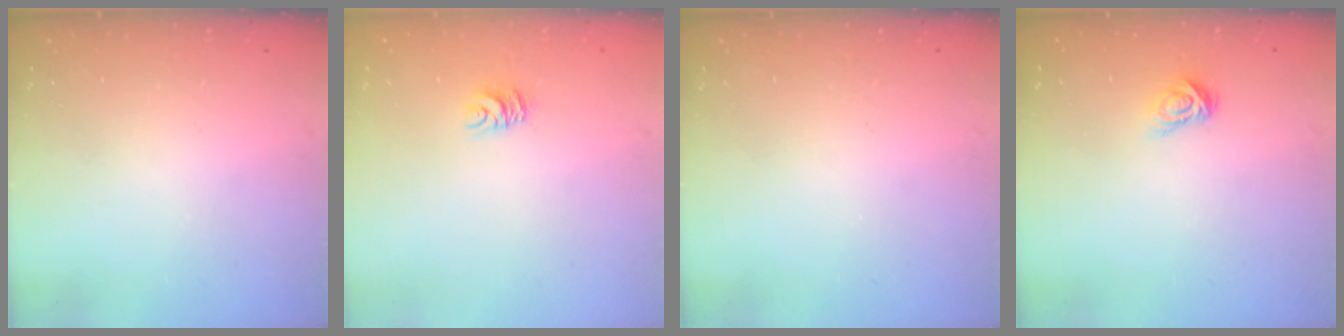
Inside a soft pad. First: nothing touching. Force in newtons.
{"total": 5.3, "press": 5.3, "slide": 0.3}
{"total": 0.0}
{"total": 4.0, "press": 3.9, "slide": 0.5}